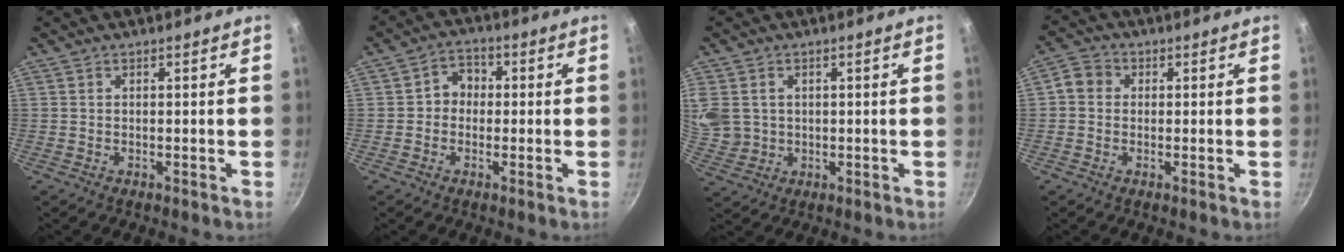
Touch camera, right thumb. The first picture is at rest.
{"total": 1.2, "force": [0.0, 1.1, 0.5], "torque": [-0.004, 0.002, -0.003]}
{"total": 9.6, "force": [1.7, 8.3, 4.6], "torque": [-0.098, -0.008, 0.042]}
{"total": 4.0, "force": [0.1, 3.5, 1.8], "torque": [-0.020, 0.008, -0.015]}